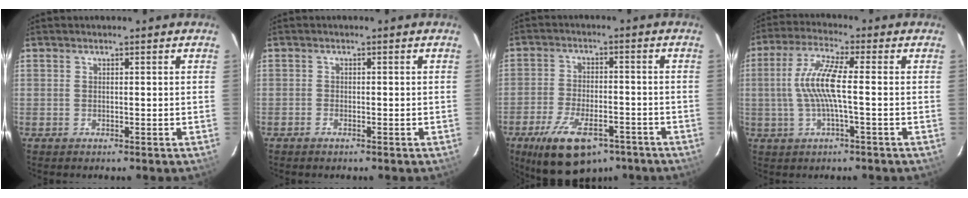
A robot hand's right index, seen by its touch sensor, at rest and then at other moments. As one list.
[{"total": 1.0, "force": [-0.8, 0.5, 0.3], "torque": [-0.008, 0.001, -0.017]}, {"total": 15.1, "force": [-9.7, 6.9, 9.4], "torque": [-0.190, -0.022, -0.158]}, {"total": 8.6, "force": [-0.5, 0.9, 8.6], "torque": [-0.178, 0.006, -0.008]}]